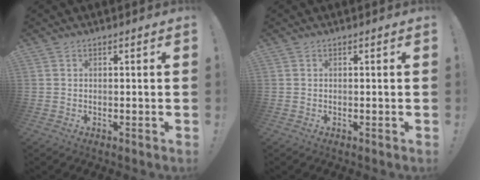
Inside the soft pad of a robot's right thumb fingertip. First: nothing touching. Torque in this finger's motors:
{"motor_torque": [-0.01, 0.01, -0.01, 0.01, 0.00]}